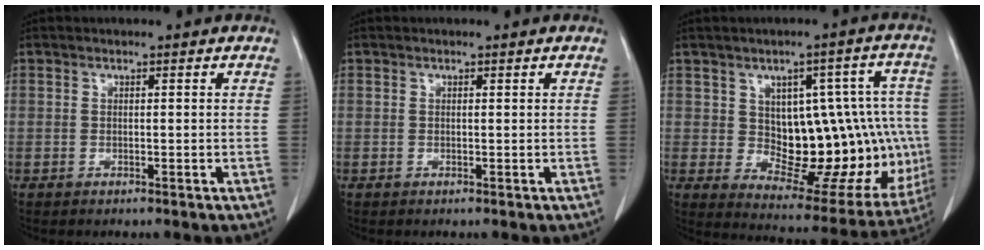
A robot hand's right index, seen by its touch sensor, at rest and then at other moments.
{"total": 0.0}
{"total": 18.5, "force": [0.0, 9.0, 16.2], "torque": [-0.177, 0.029, 0.027]}